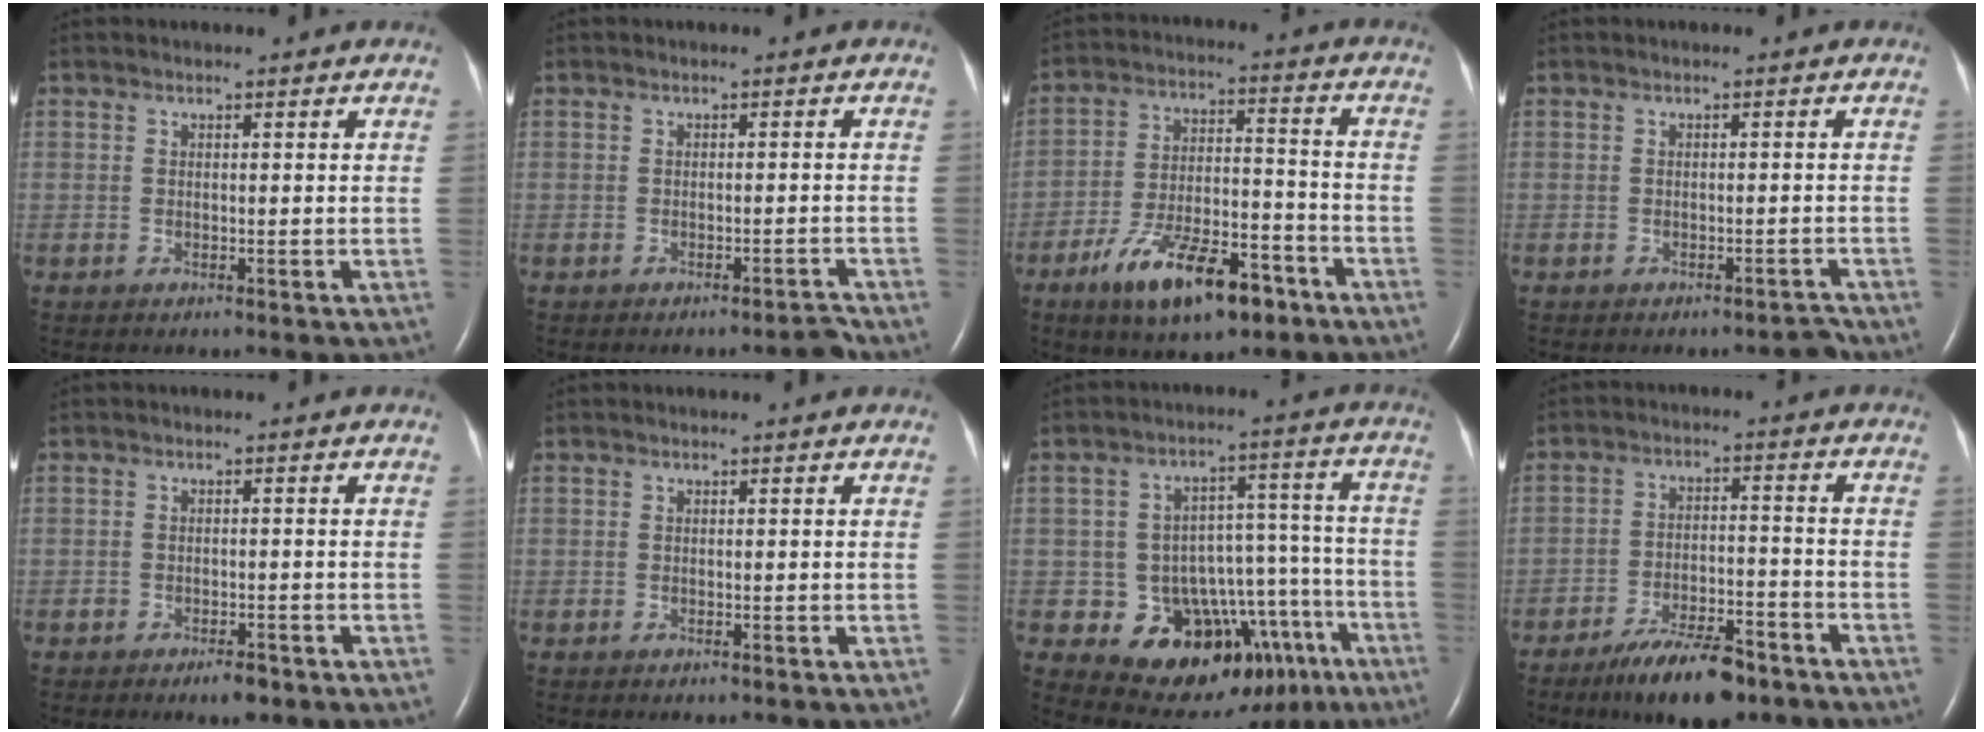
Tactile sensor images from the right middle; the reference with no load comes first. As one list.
[{"total": 1.5, "force": [-1.4, -0.1, 0.4], "torque": [-0.001, 0.000, -0.018]}, {"total": 13.6, "force": [-8.3, 4.9, 9.6], "torque": [-0.166, 0.004, -0.136]}, {"total": 1.2, "force": [-1.2, 0.2, 0.1], "torque": [0.003, 0.002, -0.013]}, {"total": 2.4, "force": [-1.7, 1.0, 1.4], "torque": [-0.022, 0.000, -0.022]}, {"total": 0.0}, {"total": 14.7, "force": [-7.5, 10.2, 7.5], "torque": [-0.072, 0.061, -0.093]}, {"total": 10.4, "force": [-7.5, 3.0, 6.5], "torque": [-0.111, -0.006, -0.123]}]